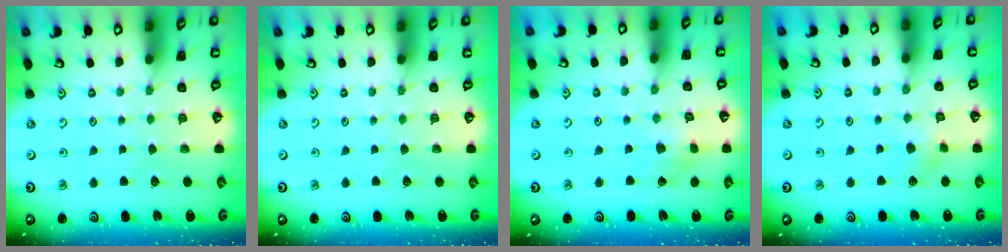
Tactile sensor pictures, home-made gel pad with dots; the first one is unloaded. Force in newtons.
{"total": 0.0}
{"total": 3.1, "press": 3.0, "slide": 0.7}
{"total": 5.7, "press": 5.6, "slide": 0.8}